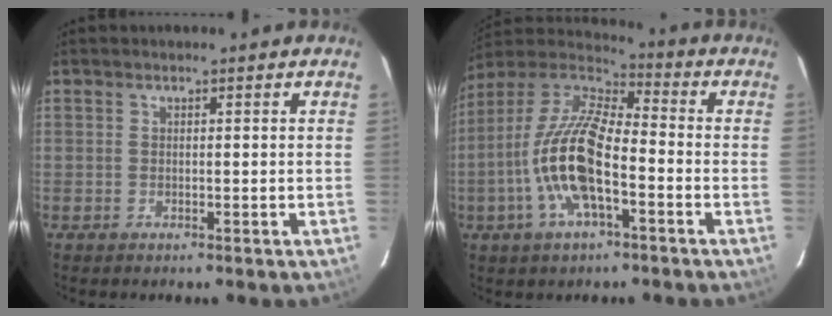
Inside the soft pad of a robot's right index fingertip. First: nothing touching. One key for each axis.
{"total": 16.4, "fx": -5.0, "fy": 5.8, "fz": 14.5, "tx": -0.290, "ty": -0.003, "tz": -0.103}